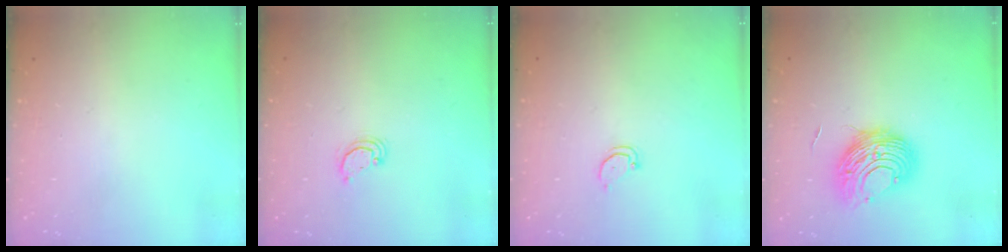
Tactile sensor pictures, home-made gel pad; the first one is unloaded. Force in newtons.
{"total": 2.2, "press": 2.2, "slide": 0.3}
{"total": 2.5, "press": 2.5, "slide": 0.3}
{"total": 10.6, "press": 10.5, "slide": 1.0}